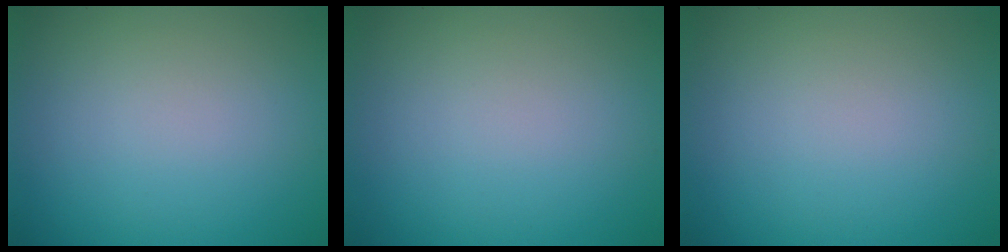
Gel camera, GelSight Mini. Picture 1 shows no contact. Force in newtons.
{"total": 0.0}
{"total": 0.0}